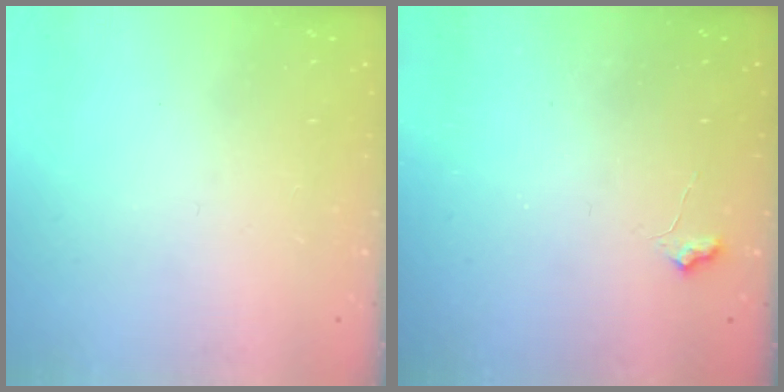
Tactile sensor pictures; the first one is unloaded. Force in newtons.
{"total": 5.6, "press": 5.6, "slide": 0.8}